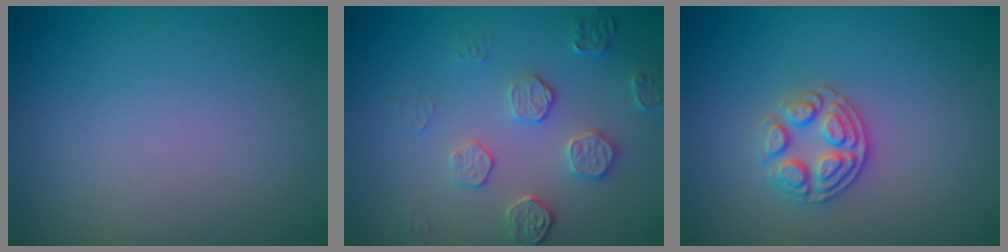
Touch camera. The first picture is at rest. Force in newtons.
{"total": 2.2, "press": 1.8, "slide": 1.2}
{"total": 2.7, "press": 2.6, "slide": 0.8}